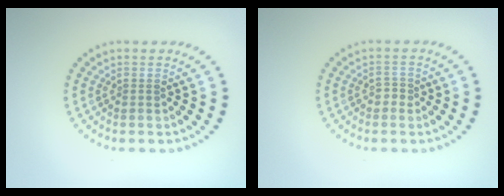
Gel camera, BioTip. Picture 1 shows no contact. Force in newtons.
{"total": 1.0, "press": 0.9, "slide": 0.4}